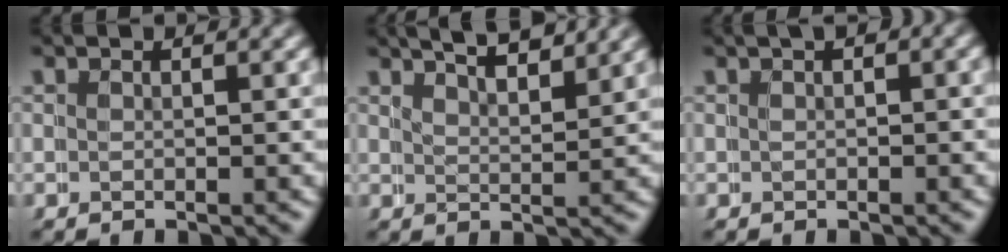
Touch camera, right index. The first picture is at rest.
{"total": 5.6, "force": [4.8, 1.6, 2.3], "torque": [-0.036, 0.005, 0.067]}
{"total": 0.9, "force": [0.1, 0.7, 0.6], "torque": [-0.001, 0.008, -0.004]}